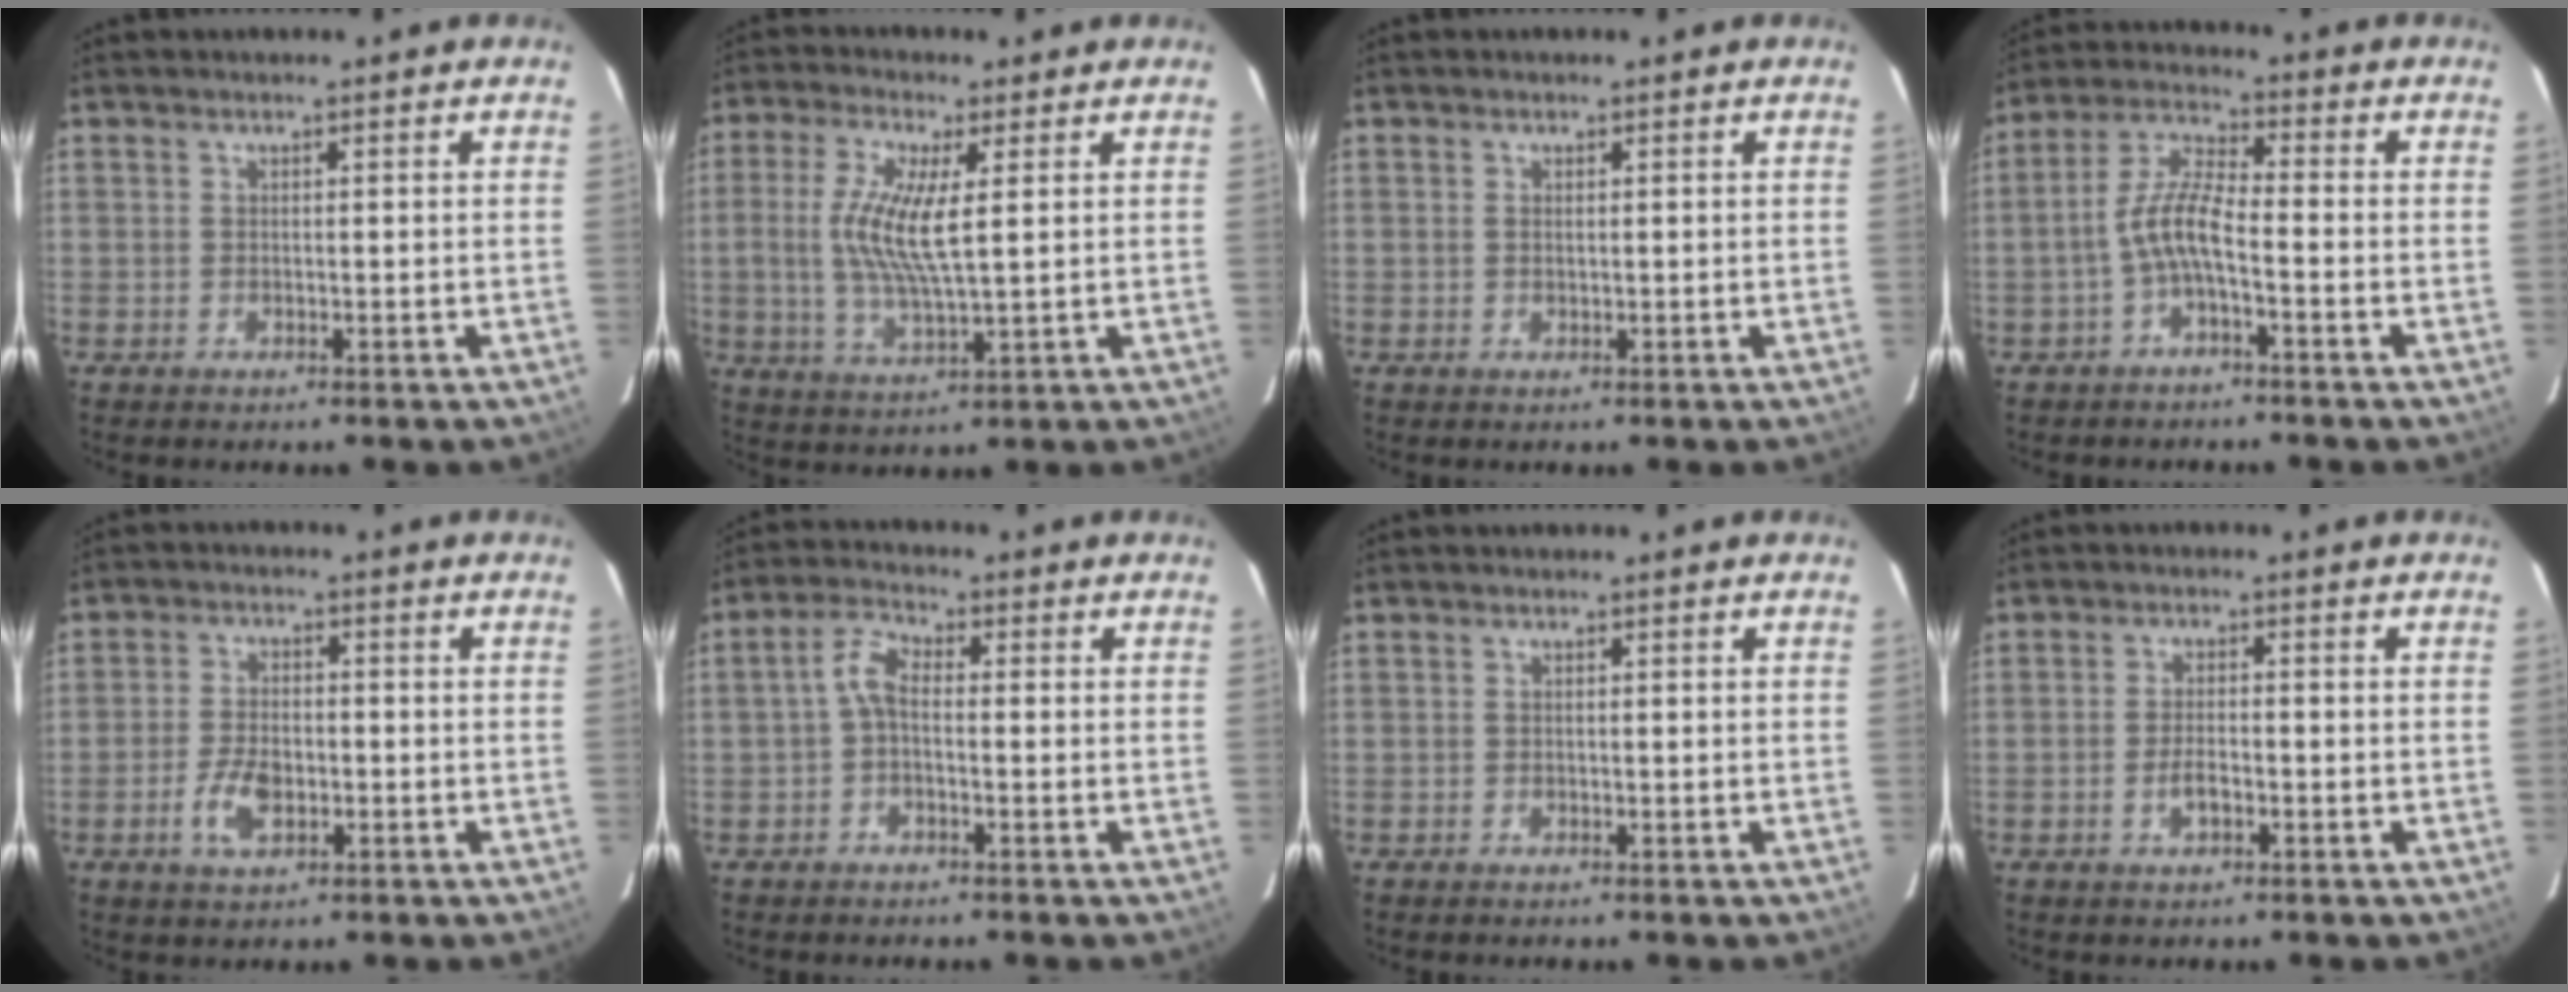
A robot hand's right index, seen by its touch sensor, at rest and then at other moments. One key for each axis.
{"total": 10.2, "fx": 1.2, "fy": 2.4, "fz": 9.8, "tx": -0.200, "ty": -0.001, "tz": 0.023}
{"total": 0.6, "fx": 0.2, "fy": 0.3, "fz": 0.4, "tx": -0.009, "ty": 0.001, "tz": 0.003}
{"total": 6.3, "fx": -2.5, "fy": 1.4, "fz": 5.6, "tx": -0.126, "ty": 0.015, "tz": -0.051}
{"total": 6.1, "fx": -2.3, "fy": 3.3, "fz": 4.6, "tx": -0.101, "ty": 0.000, "tz": -0.040}
{"total": 3.3, "fx": -1.0, "fy": 1.6, "fz": 2.8, "tx": -0.063, "ty": 0.014, "tz": -0.023}
{"total": 0.0}
{"total": 2.8, "fx": -1.3, "fy": 1.1, "fz": 2.2, "tx": -0.046, "ty": 0.000, "tz": -0.023}